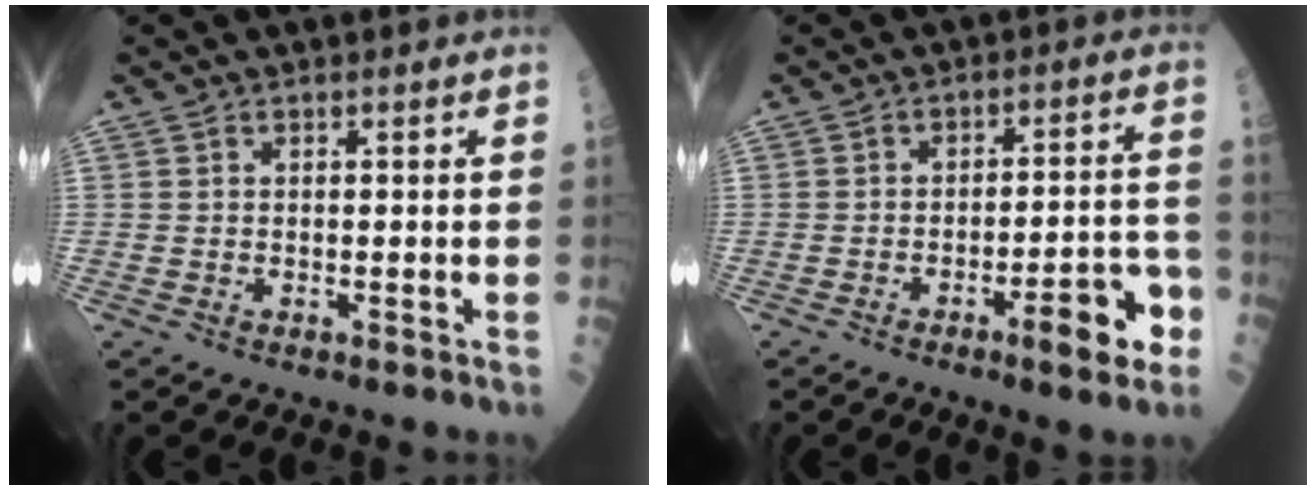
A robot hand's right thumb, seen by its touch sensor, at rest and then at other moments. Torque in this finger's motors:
{"motor_torque": [1.31, 0.78, 0.81, -0.38, 0.04]}